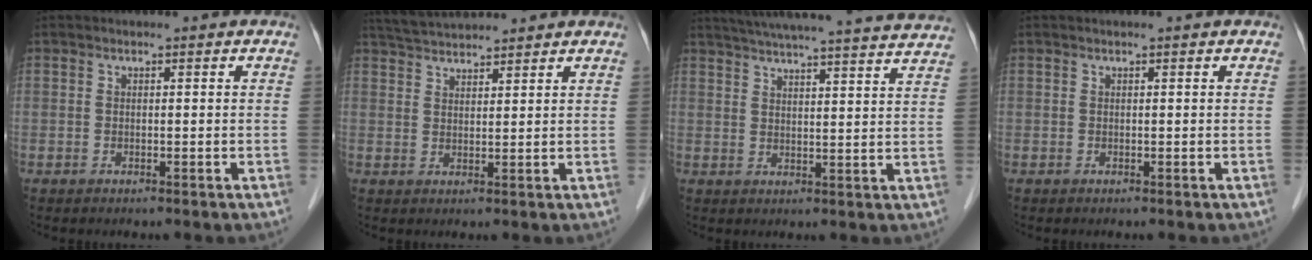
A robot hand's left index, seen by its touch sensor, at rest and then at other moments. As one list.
[{"total": 6.2, "force": [5.9, 0.4, 1.6], "torque": [-0.036, 0.036, 0.107]}, {"total": 25.4, "force": [23.6, 0.3, 9.4], "torque": [-0.151, -0.016, 0.298]}, {"total": 0.0}]